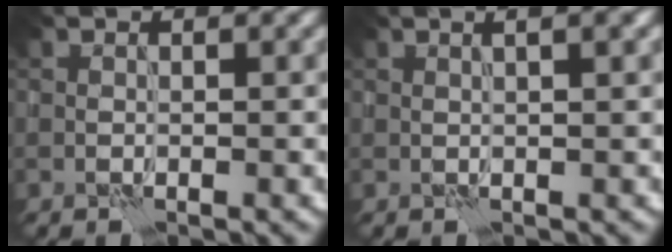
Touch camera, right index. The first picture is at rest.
{"total": 3.7, "force": [1.7, 1.2, 3.0], "torque": [-0.018, 0.016, 0.000]}